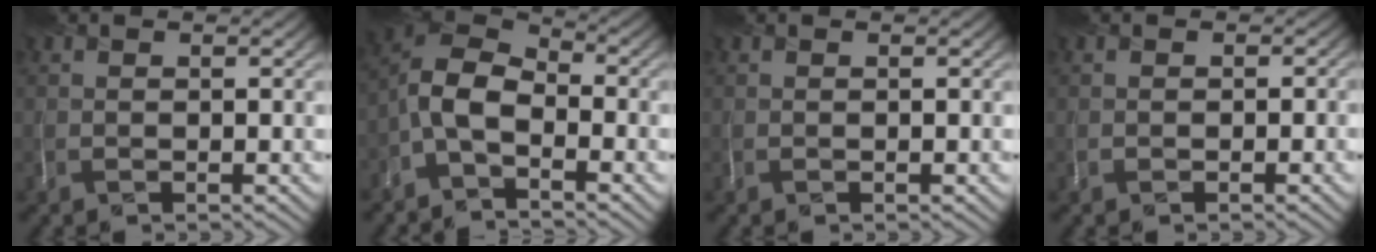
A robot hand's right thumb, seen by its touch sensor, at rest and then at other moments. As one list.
[{"total": 6.1, "force": [-2.9, 3.3, 4.2], "torque": [-0.091, 0.004, -0.071]}, {"total": 0.0}, {"total": 0.7, "force": [-0.2, 0.7, -0.1], "torque": [0.006, -0.004, 0.001]}]